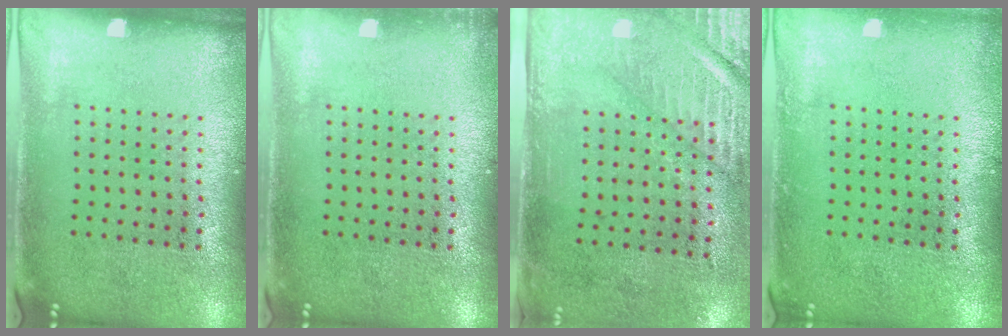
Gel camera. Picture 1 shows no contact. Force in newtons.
{"total": 0.7, "press": 0.7, "slide": 0.1}
{"total": 2.9, "press": 2.4, "slide": 1.6}
{"total": 0.7, "press": 0.7, "slide": 0.1}